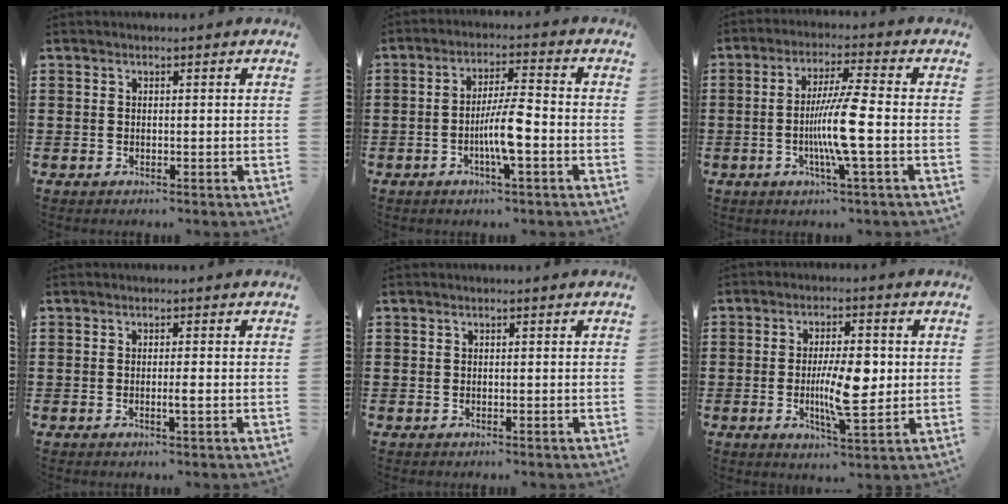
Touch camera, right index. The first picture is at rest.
{"total": 6.7, "force": [-2.0, 0.9, 6.3], "torque": [-0.120, -0.001, -0.041]}
{"total": 8.8, "force": [-1.8, -0.2, 8.6], "torque": [-0.168, -0.018, -0.040]}
{"total": 1.6, "force": [-0.5, 0.0, 1.6], "torque": [-0.032, -0.006, -0.011]}
{"total": 0.0}
{"total": 8.7, "force": [-0.4, 2.9, 8.2], "torque": [-0.144, -0.002, -0.013]}